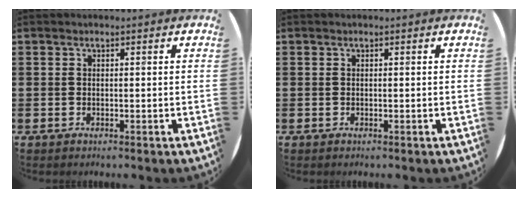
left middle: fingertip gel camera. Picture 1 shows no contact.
{"total": 0.0}